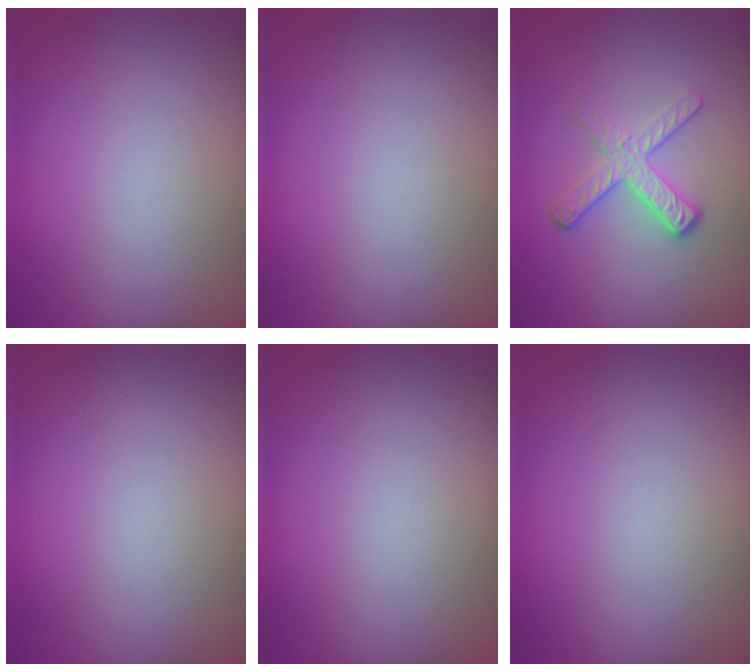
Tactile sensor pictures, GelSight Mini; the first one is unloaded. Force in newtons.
{"total": 0.0}
{"total": 3.4, "press": 2.4, "slide": 2.4}
{"total": 0.0}
{"total": 0.0}
{"total": 0.0}